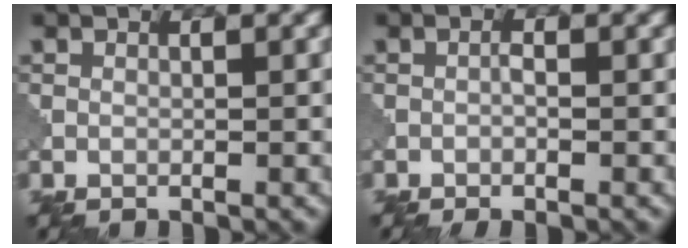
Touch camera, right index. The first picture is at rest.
{"total": 1.3, "force": [-0.5, 0.2, 1.1], "torque": [-0.021, 0.000, -0.011]}